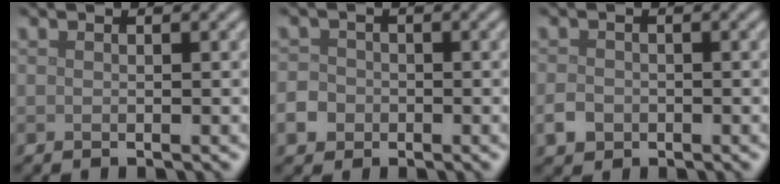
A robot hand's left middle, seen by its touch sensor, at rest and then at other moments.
{"total": 2.7, "force": [-1.1, 2.4, 0.8], "torque": [-0.010, -0.002, -0.022]}
{"total": 1.6, "force": [-0.7, 1.3, 0.7], "torque": [-0.012, -0.002, -0.017]}